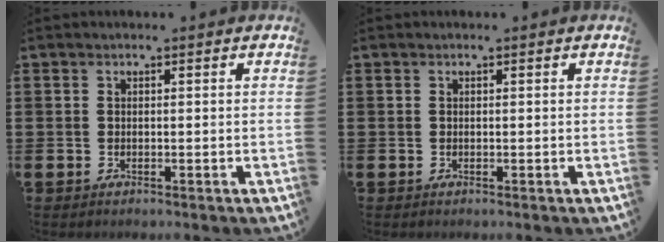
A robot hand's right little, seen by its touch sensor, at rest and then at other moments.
{"total": 0.0}